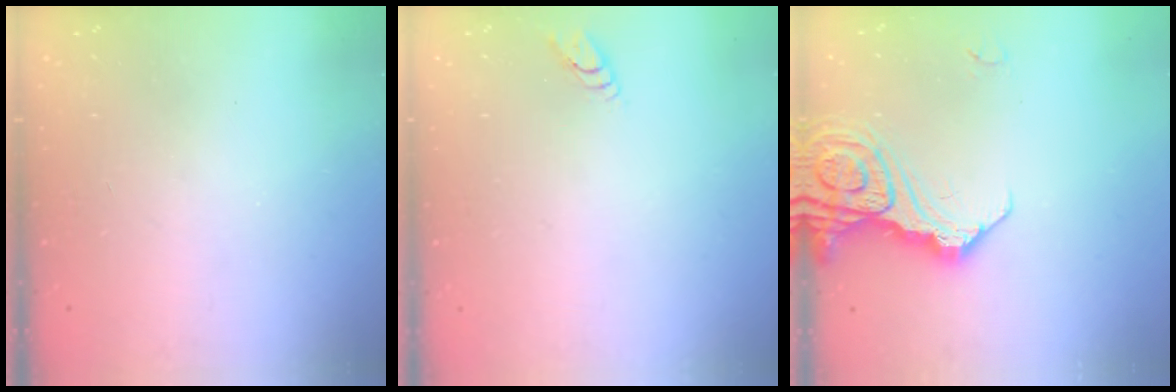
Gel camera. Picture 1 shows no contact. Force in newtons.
{"total": 2.6, "press": 2.6, "slide": 0.3}
{"total": 14.6, "press": 14.5, "slide": 1.9}